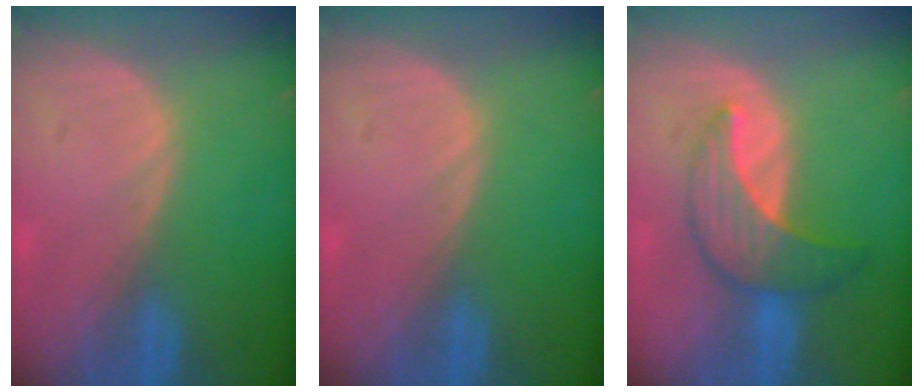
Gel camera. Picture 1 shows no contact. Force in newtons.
{"total": 0.0}
{"total": 7.0, "press": 6.9, "slide": 1.5}